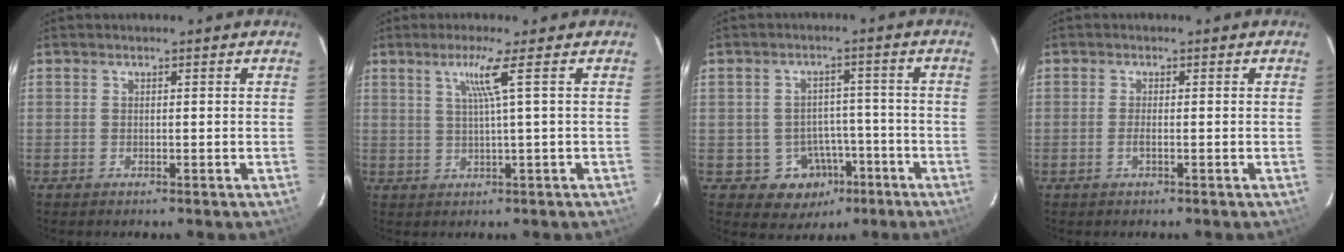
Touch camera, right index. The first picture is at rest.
{"total": 4.2, "force": [1.5, -1.5, 3.6], "torque": [-0.060, -0.002, 0.032]}
{"total": 7.6, "force": [-3.7, 6.5, 1.6], "torque": [-0.033, 0.033, -0.026]}
{"total": 1.3, "force": [-0.5, 0.2, 1.2], "torque": [-0.026, -0.001, -0.009]}